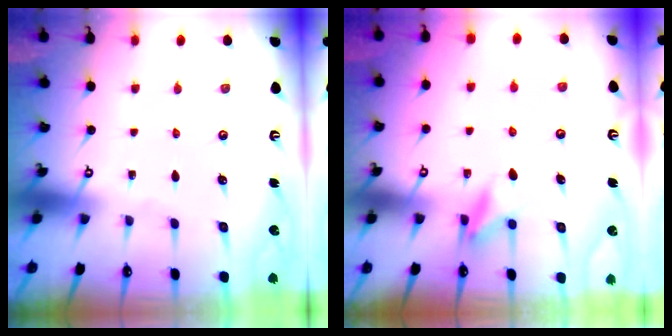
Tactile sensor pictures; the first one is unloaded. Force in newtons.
{"total": 7.4, "press": 7.3, "slide": 1.1}